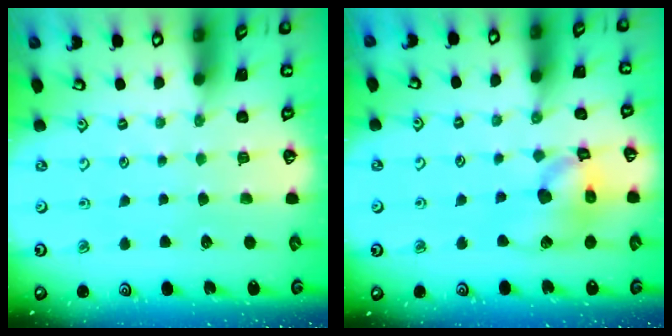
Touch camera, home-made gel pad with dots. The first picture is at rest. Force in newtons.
{"total": 15.3, "press": 15.1, "slide": 2.1}